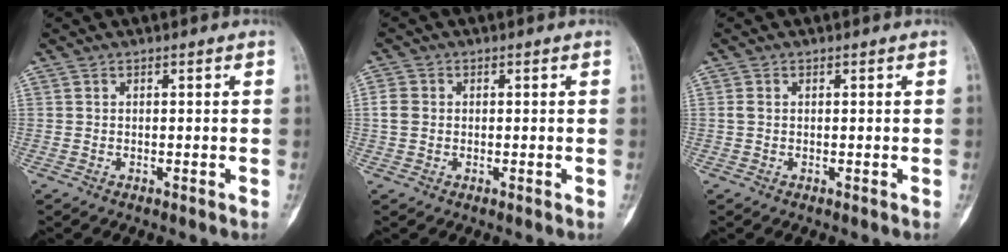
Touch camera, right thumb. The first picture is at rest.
{"total": 3.6, "force": [0.0, 3.0, 1.9], "torque": [-0.043, 0.006, -0.003]}
{"total": 0.8, "force": [0.0, 0.6, 0.6], "torque": [-0.015, 0.003, 0.000]}